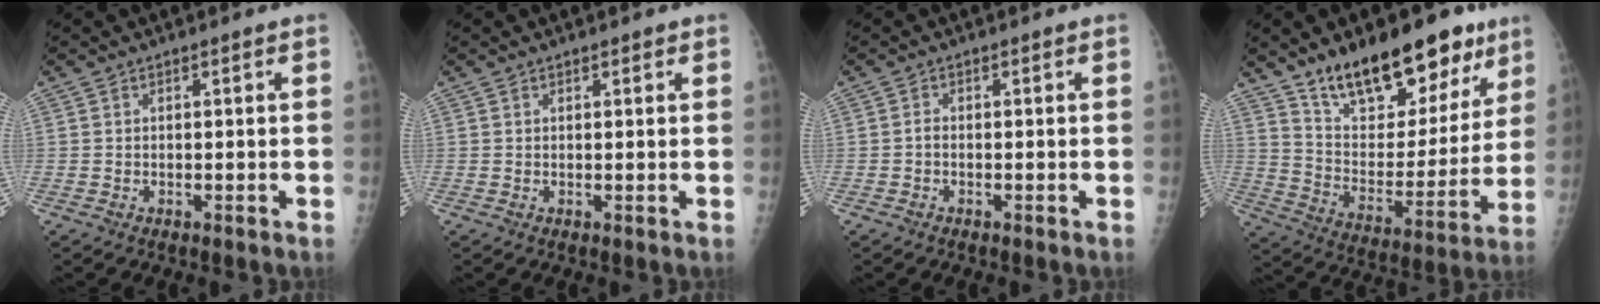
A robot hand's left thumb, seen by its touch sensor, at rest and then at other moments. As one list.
[{"total": 0.9, "force": [0.7, 0.5, 0.3], "torque": [0.004, -0.003, 0.005]}, {"total": 0.8, "force": [-0.2, 0.5, 0.6], "torque": [-0.005, 0.002, -0.009]}, {"total": 22.7, "force": [15.6, 10.6, 12.7], "torque": [-0.142, -0.076, 0.250]}]